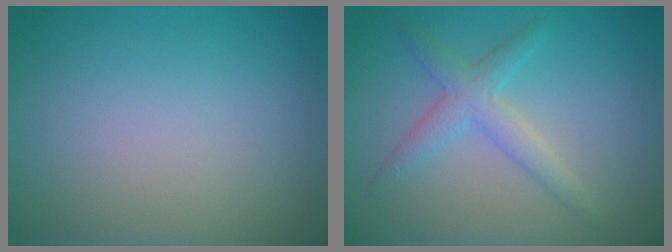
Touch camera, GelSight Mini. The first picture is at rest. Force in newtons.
{"total": 2.8, "press": 2.8, "slide": 0.1}